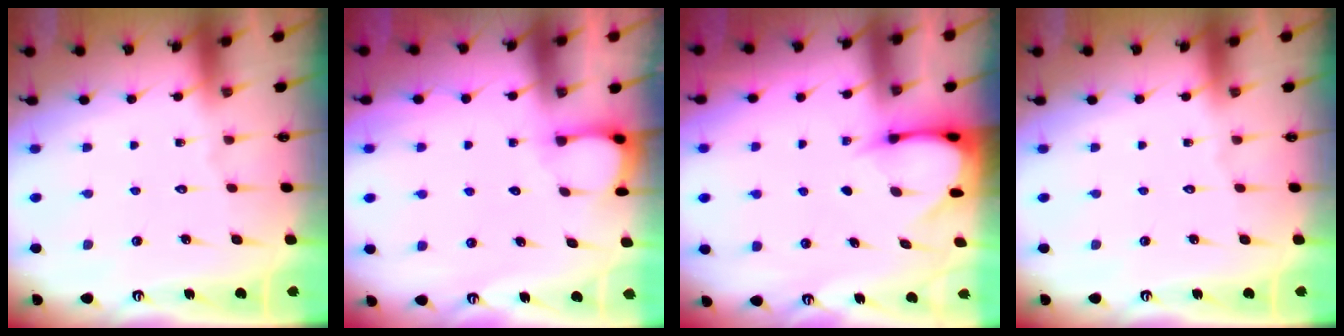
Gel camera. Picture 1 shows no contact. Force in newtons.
{"total": 2.1, "press": 2.1, "slide": 0.3}
{"total": 3.7, "press": 3.7, "slide": 0.3}
{"total": 0.0}